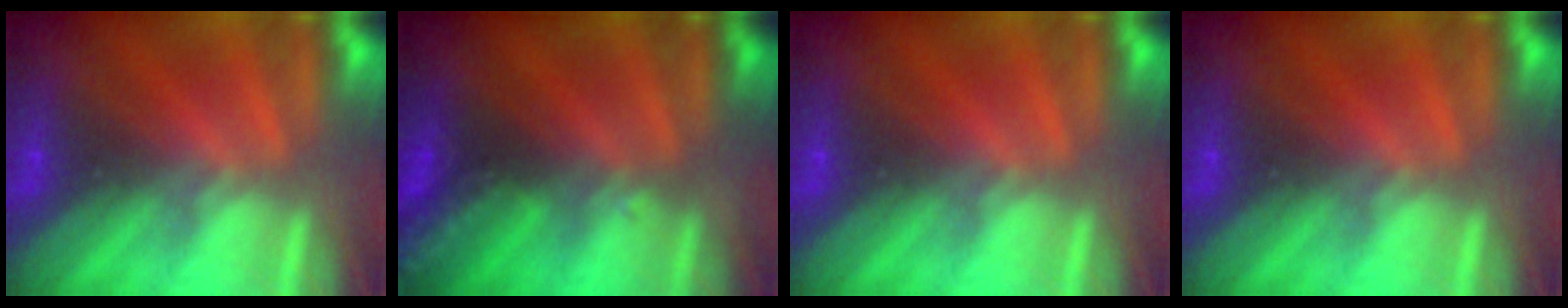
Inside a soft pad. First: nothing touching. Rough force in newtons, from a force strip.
{"total": 2.8}
{"total": 0.0}
{"total": 0.0}